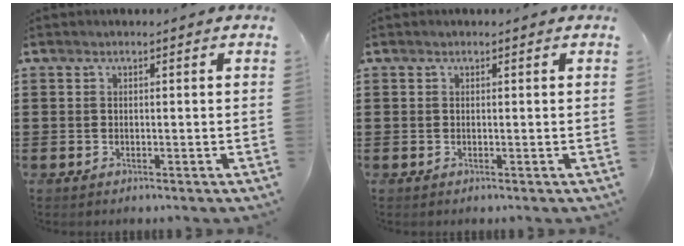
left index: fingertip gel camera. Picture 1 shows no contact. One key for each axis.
{"total": 0.0}